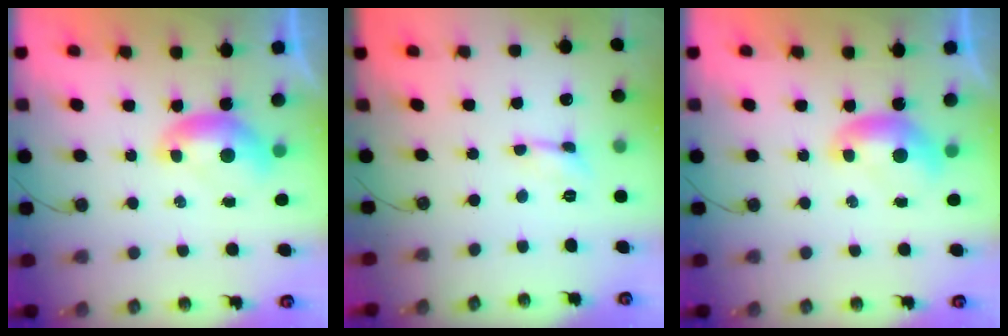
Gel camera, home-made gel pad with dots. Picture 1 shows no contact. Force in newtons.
{"total": 0.8, "press": 0.8, "slide": 0.1}
{"total": 0.0}